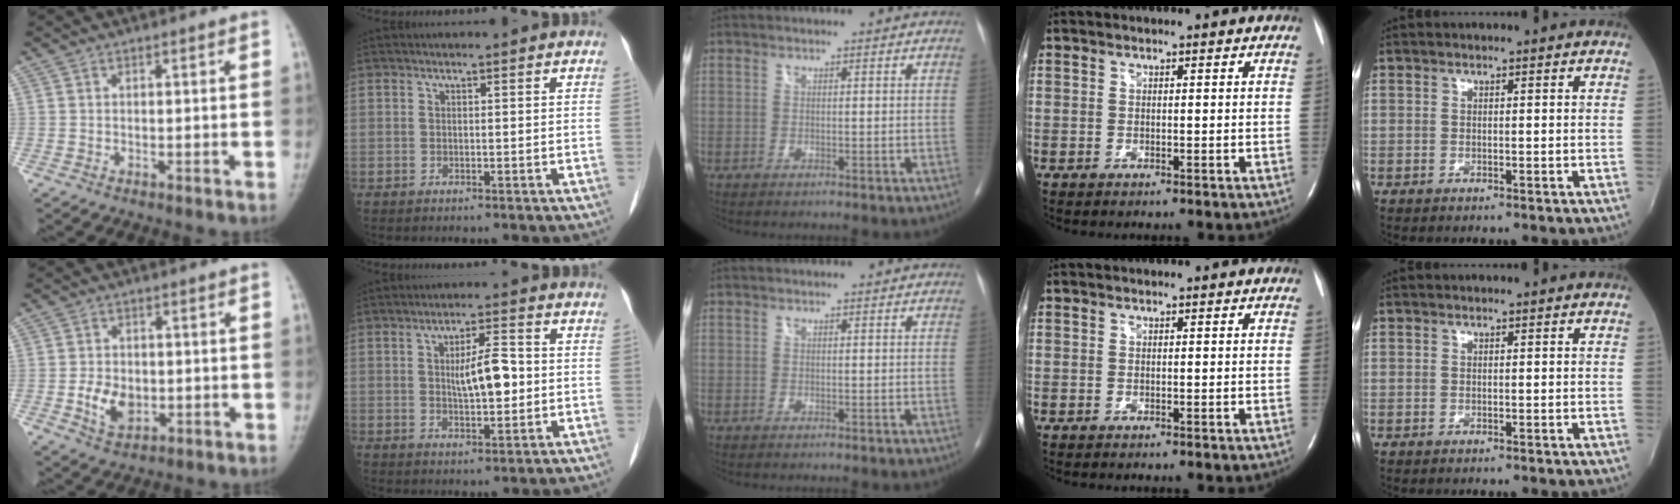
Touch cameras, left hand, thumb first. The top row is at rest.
{"thumb": {"total": 5.9, "force": [-1.1, 4.2, 4.1], "torque": [-0.060, -0.002, -0.015]}, "index": {"total": 6.2, "force": [0.1, 1.7, 5.9], "torque": [-0.103, 0.006, 0.008]}}